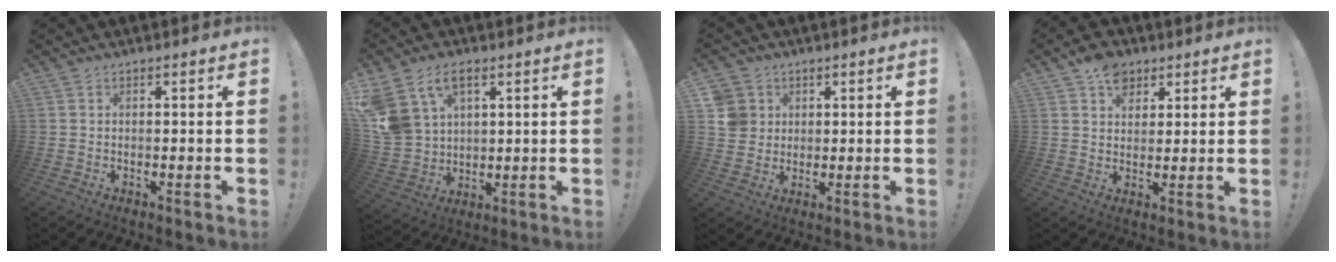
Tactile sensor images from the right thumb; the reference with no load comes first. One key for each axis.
{"total": 13.2, "fx": 6.5, "fy": 9.0, "fz": 7.1, "tx": -0.148, "ty": -0.030, "tz": 0.133}
{"total": 6.8, "fx": 2.0, "fy": 6.3, "fz": 1.5, "tx": -0.026, "ty": -0.007, "tz": 0.043}
{"total": 8.1, "fx": 4.5, "fy": 5.8, "fz": 3.5, "tx": -0.047, "ty": -0.016, "tz": 0.086}